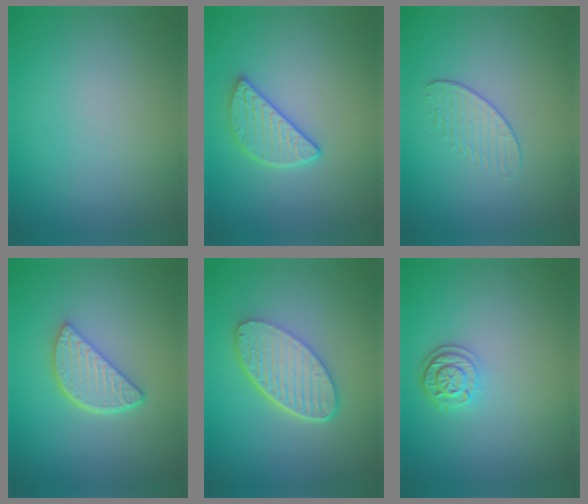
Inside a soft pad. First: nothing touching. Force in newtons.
{"total": 2.9, "press": 2.6, "slide": 1.1}
{"total": 1.3, "press": 0.7, "slide": 1.1}
{"total": 4.0, "press": 3.2, "slide": 2.5}
{"total": 5.7, "press": 4.4, "slide": 3.6}
{"total": 2.4, "press": 2.1, "slide": 1.2}